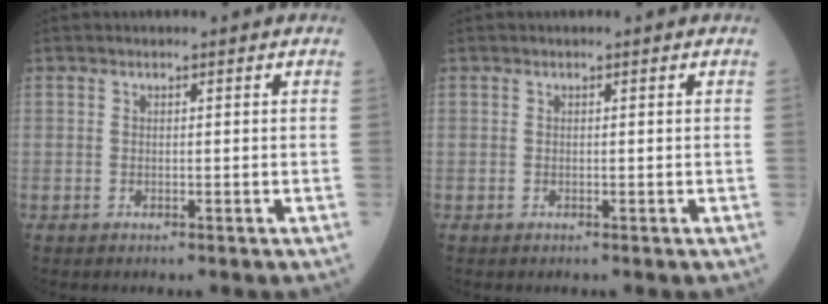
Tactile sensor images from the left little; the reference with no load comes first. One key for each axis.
{"total": 0.0}